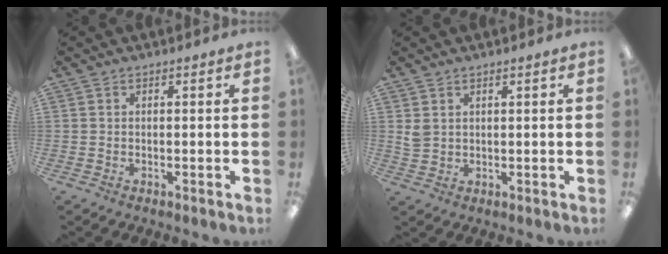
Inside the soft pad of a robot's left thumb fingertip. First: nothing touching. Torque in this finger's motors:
{"motor_torque": [0.30, 0.24, 0.54, -0.42, -0.05]}